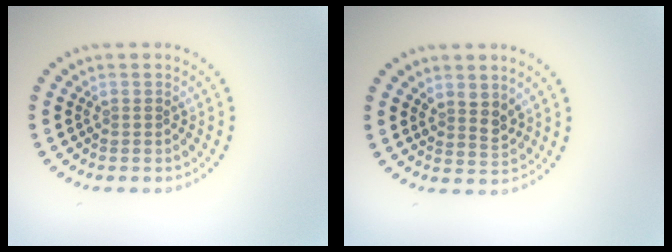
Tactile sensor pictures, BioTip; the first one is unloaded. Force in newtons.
{"total": 1.9, "press": 1.6, "slide": 1.0}